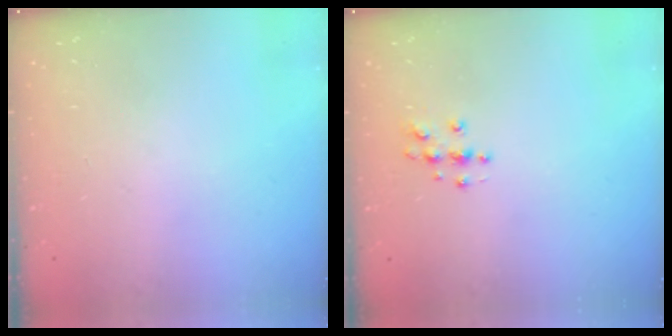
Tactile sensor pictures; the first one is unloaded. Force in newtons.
{"total": 5.4, "press": 5.3, "slide": 0.7}